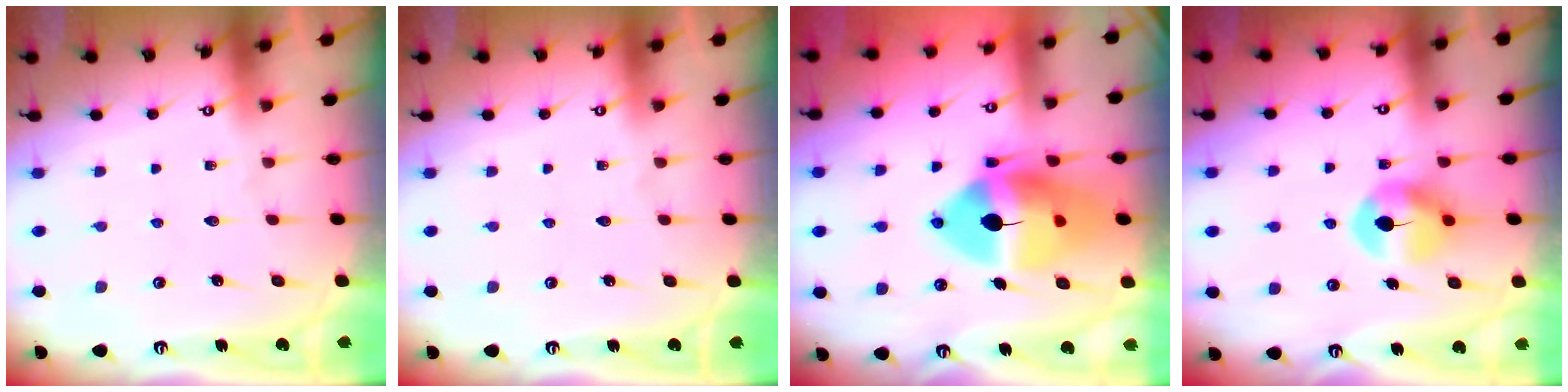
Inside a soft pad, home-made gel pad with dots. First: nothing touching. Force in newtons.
{"total": 0.0}
{"total": 19.4, "press": 19.2, "slide": 3.2}
{"total": 7.4, "press": 7.4, "slide": 0.3}